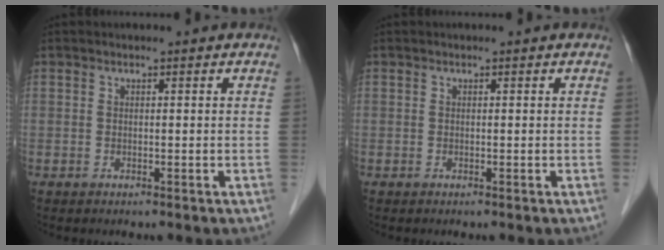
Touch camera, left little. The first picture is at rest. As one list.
[{"total": 0.0}]